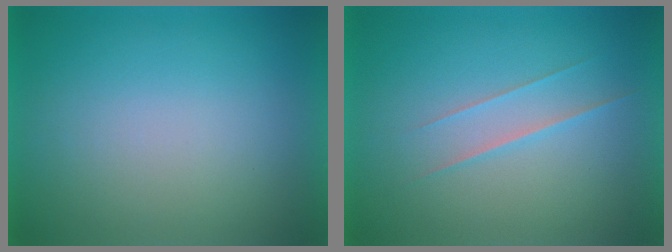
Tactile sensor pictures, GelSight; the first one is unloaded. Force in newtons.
{"total": 1.6}